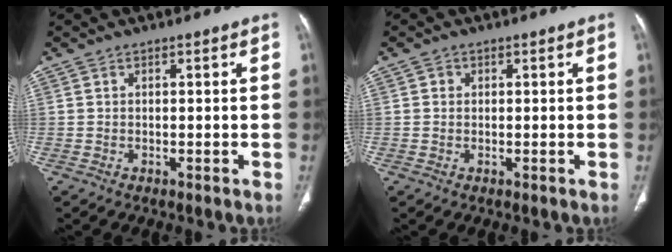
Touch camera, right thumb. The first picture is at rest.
{"total": 0.9, "force": [0.2, 0.8, 0.2], "torque": [0.002, 0.002, 0.002]}